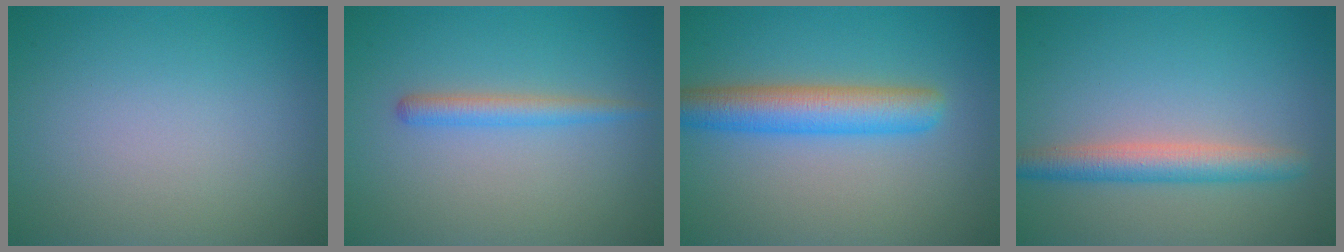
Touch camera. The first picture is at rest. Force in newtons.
{"total": 1.9, "press": 1.9, "slide": 0.0}
{"total": 5.1, "press": 5.1, "slide": 0.1}
{"total": 3.4, "press": 3.4, "slide": 0.1}